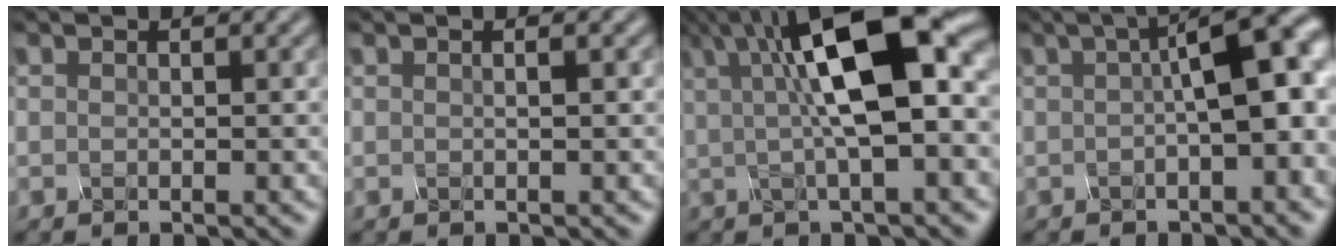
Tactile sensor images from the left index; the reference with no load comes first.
{"total": 1.1, "force": [0.3, 0.3, 1.0], "torque": [-0.010, 0.001, -0.001]}
{"total": 11.3, "force": [2.6, 3.2, 10.5], "torque": [-0.163, 0.021, 0.039]}
{"total": 7.3, "force": [0.6, 2.1, 6.9], "torque": [-0.079, 0.017, 0.008]}